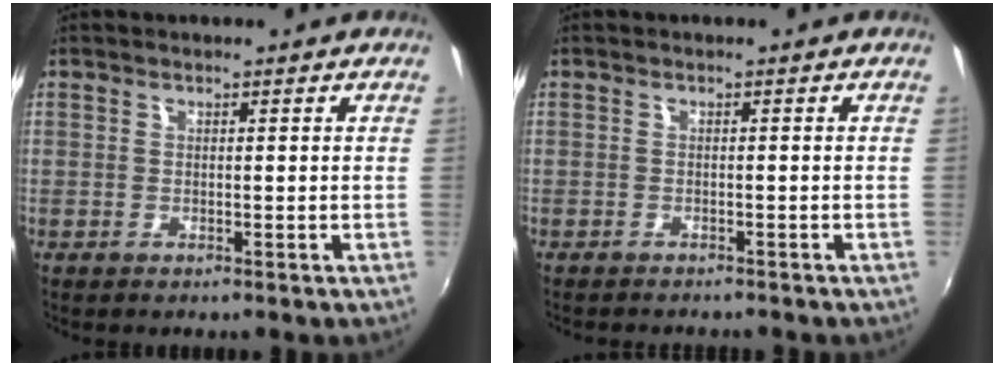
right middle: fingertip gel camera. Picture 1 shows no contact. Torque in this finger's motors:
{"motor_torque": [0.96, -1.17, 0.07, 0.05]}